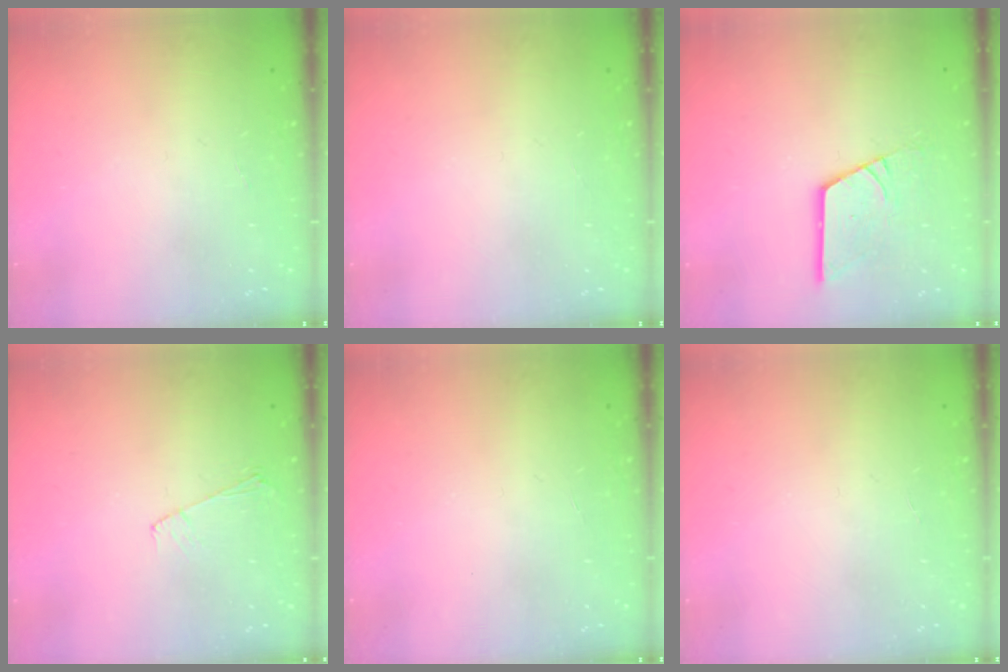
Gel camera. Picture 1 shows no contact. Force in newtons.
{"total": 0.0}
{"total": 10.1, "press": 10.1, "slide": 1.1}
{"total": 4.9, "press": 4.9, "slide": 0.6}
{"total": 0.0}
{"total": 0.0}